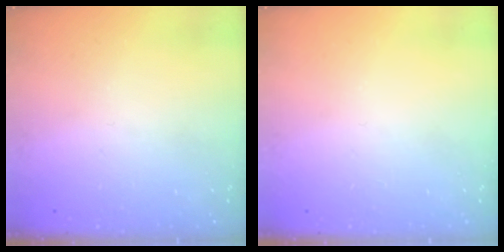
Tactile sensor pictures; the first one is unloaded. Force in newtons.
{"total": 0.0}